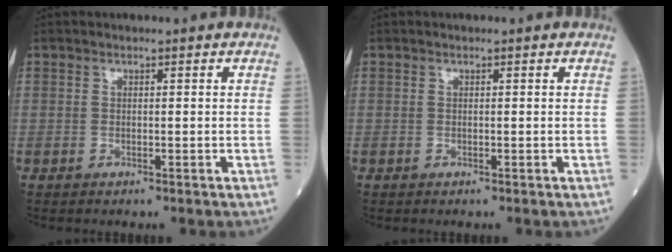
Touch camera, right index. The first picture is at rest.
{"total": 0.0}